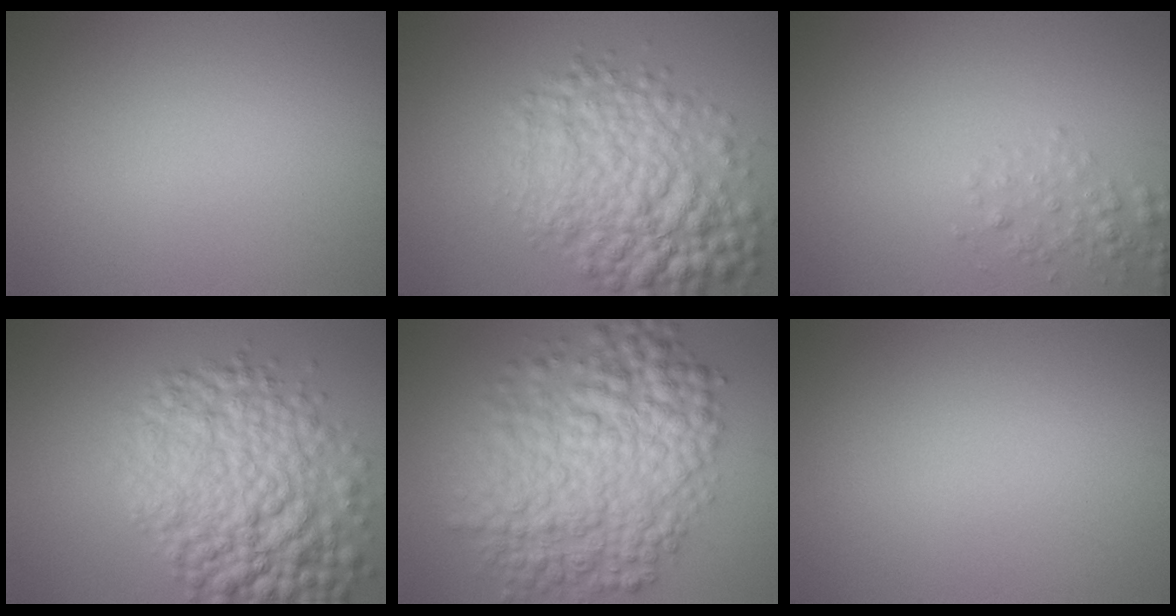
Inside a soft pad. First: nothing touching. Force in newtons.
{"total": 7.9, "press": 7.9, "slide": 0.1}
{"total": 1.6, "press": 1.6, "slide": 0.1}
{"total": 9.1, "press": 9.1, "slide": 0.2}
{"total": 9.8, "press": 9.8, "slide": 0.1}
{"total": 0.0}